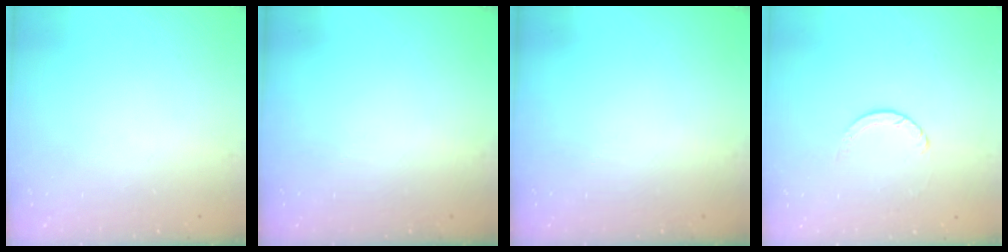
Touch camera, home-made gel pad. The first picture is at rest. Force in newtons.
{"total": 0.0}
{"total": 0.0}
{"total": 1.3, "press": 1.2, "slide": 0.2}